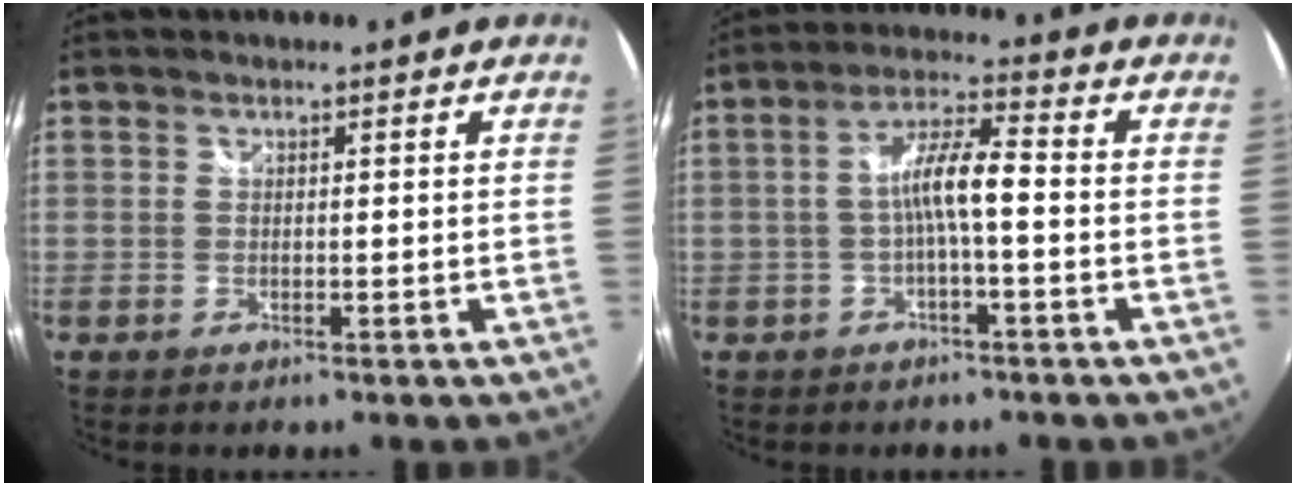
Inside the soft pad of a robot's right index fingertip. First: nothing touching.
{"total": 6.5, "force": [-1.5, 0.8, 6.3], "torque": [-0.129, 0.014, -0.027]}